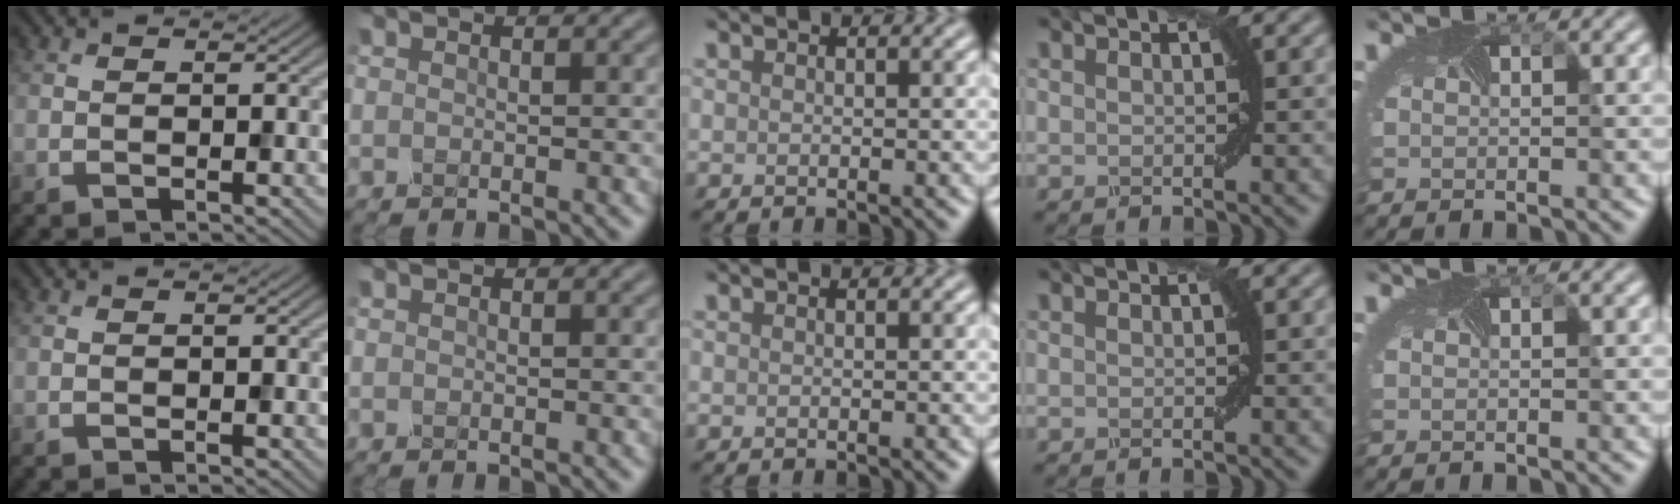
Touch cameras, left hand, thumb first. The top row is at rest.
{}